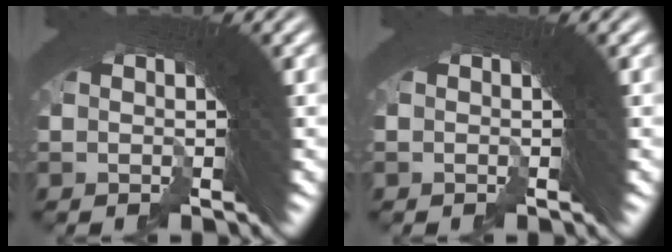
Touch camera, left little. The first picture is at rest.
{"total": 0.0}